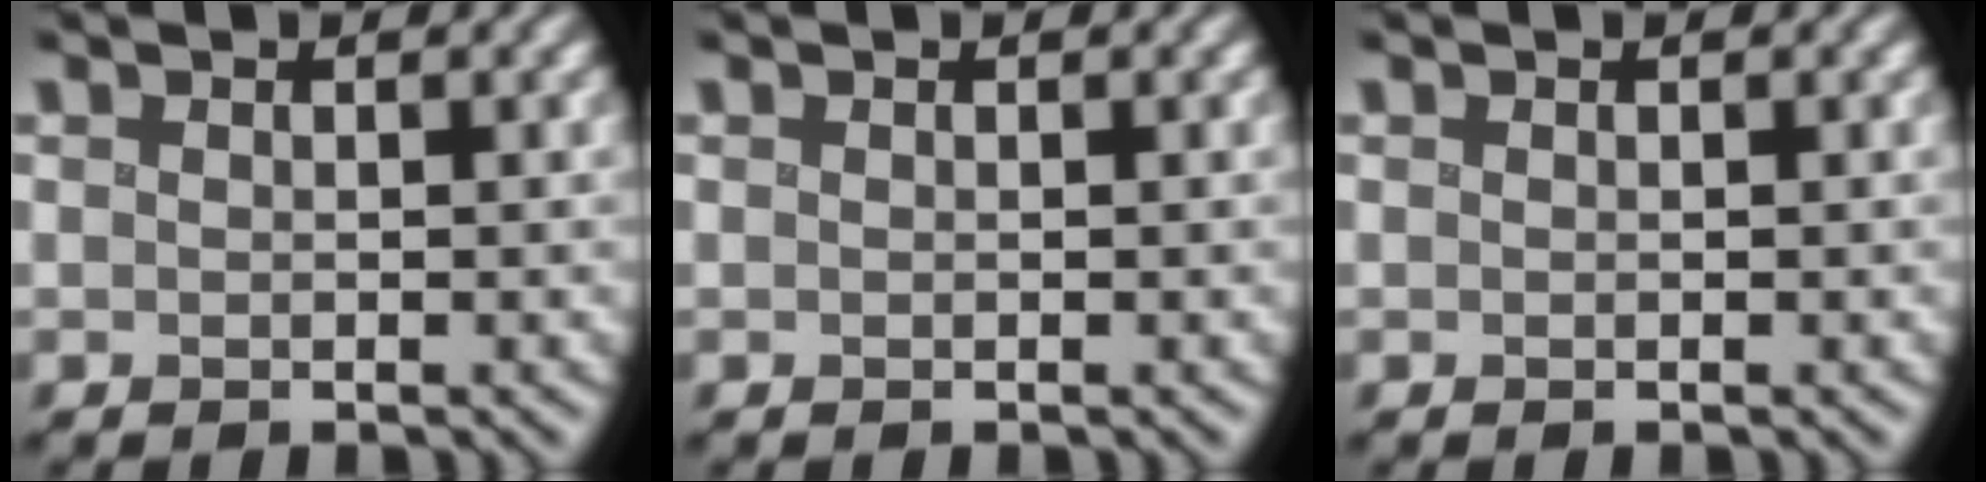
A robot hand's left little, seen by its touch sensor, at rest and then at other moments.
{"total": 0.0}
{"total": 0.0}